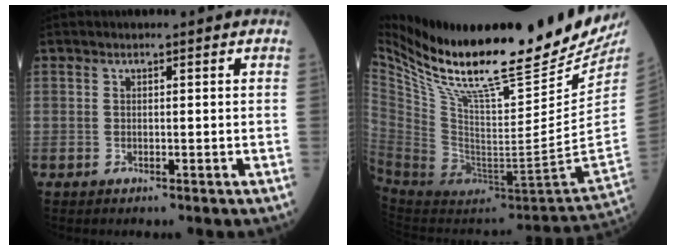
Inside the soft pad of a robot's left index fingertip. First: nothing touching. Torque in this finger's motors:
{"motor_torque": [0.04, -0.85, 0.25, 0.10]}